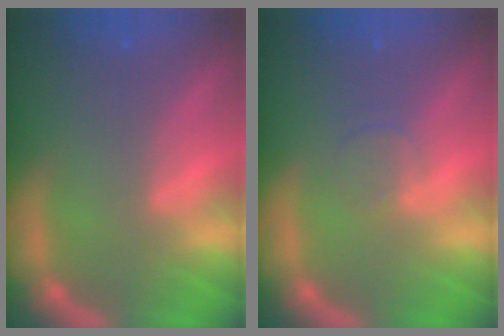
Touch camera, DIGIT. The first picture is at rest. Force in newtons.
{"total": 1.4}